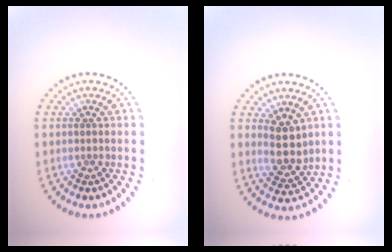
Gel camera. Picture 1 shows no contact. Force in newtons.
{"total": 2.9, "press": 2.5, "slide": 1.5}